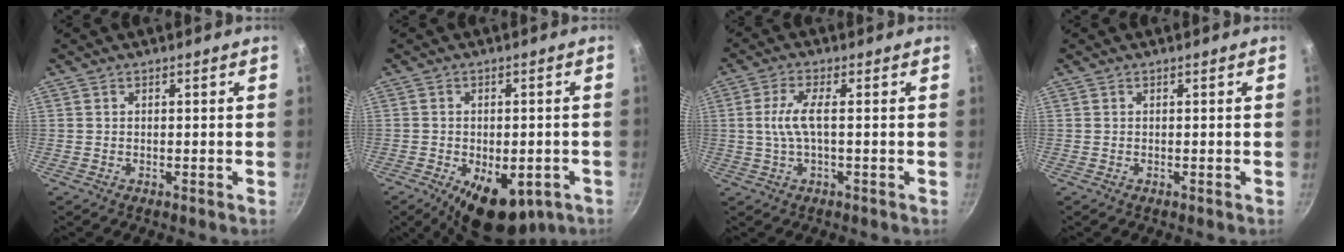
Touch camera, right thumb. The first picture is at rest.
{"total": 12.3, "force": [-5.2, 6.6, 9.0], "torque": [-0.095, 0.005, -0.059]}
{"total": 5.6, "force": [0.0, 1.5, 5.4], "torque": [-0.125, 0.011, -0.001]}
{"total": 0.0}